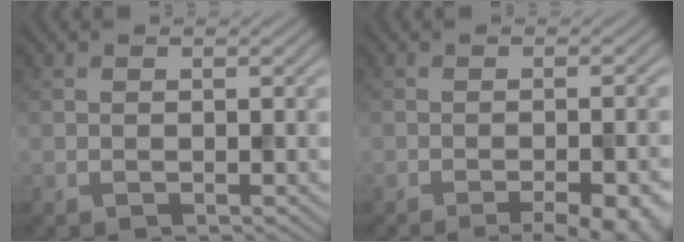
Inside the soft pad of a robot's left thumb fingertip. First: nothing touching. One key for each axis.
{"total": 6.7, "fx": -4.1, "fy": 1.8, "fz": 5.0, "tx": -0.057, "ty": 0.005, "tz": -0.046}